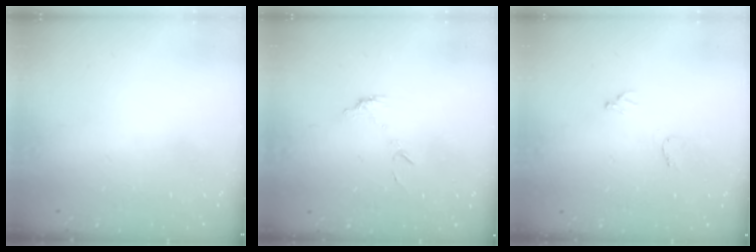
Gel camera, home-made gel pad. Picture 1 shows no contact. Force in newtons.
{"total": 5.6, "press": 5.6, "slide": 0.4}
{"total": 6.1, "press": 6.1, "slide": 0.6}